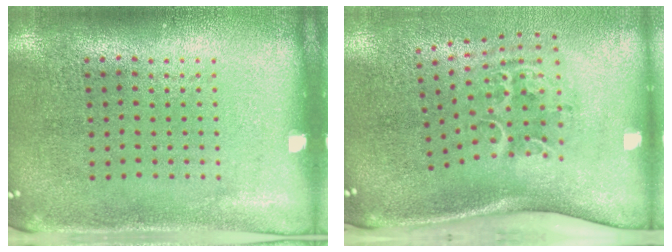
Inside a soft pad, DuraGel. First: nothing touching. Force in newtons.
{"total": 2.3, "press": 1.4, "slide": 1.8}